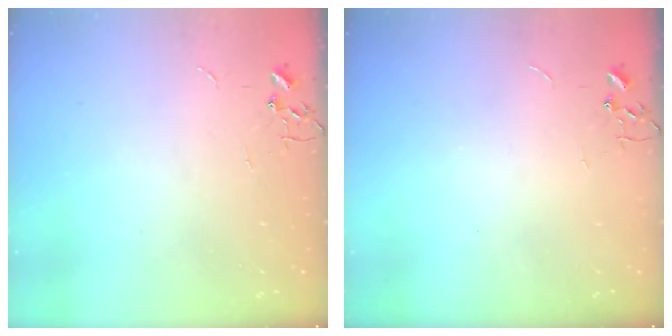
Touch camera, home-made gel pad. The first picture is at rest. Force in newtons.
{"total": 0.0}